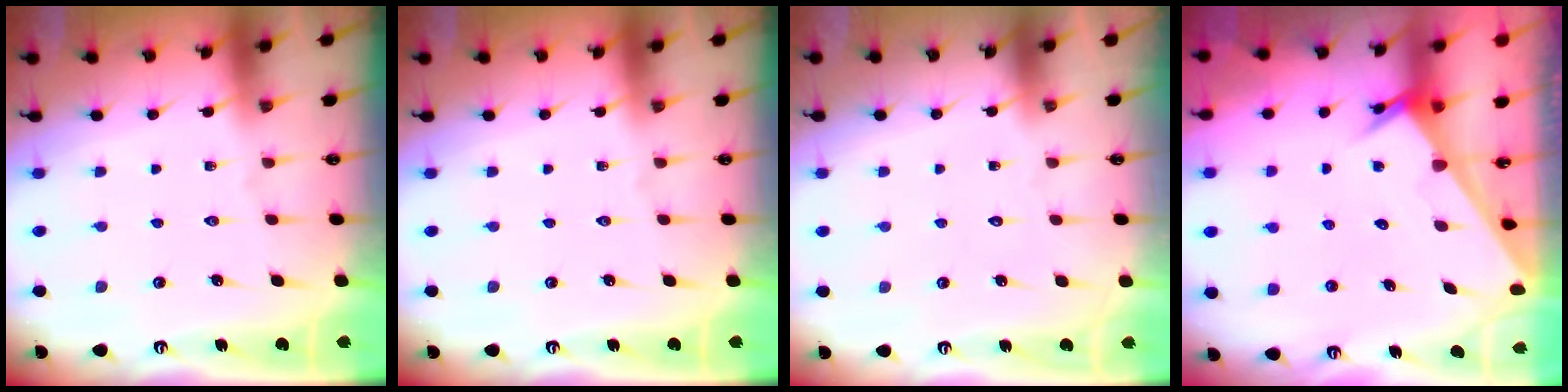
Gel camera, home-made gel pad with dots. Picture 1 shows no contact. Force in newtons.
{"total": 0.0}
{"total": 1.6, "press": 1.6, "slide": 0.0}
{"total": 2.5, "press": 2.5, "slide": 0.1}